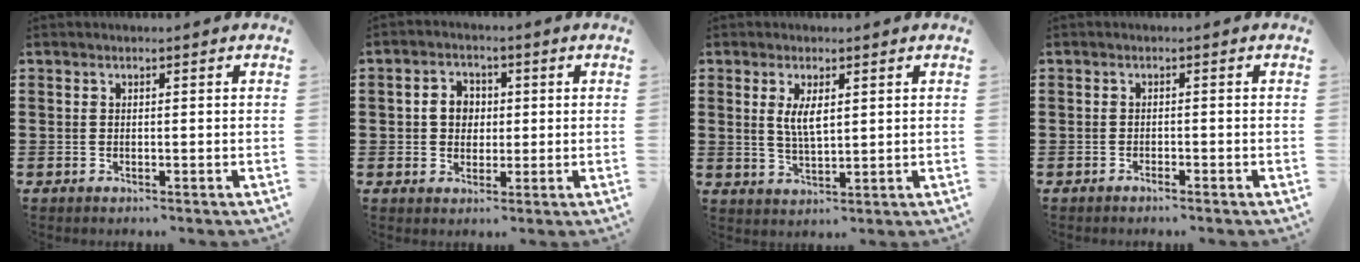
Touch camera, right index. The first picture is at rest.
{"total": 4.1, "force": [0.2, 3.5, 2.1], "torque": [-0.053, 0.013, -0.001]}
{"total": 4.0, "force": [1.0, 1.4, 3.6], "torque": [-0.075, 0.003, 0.017]}
{"total": 0.9, "force": [-0.9, 0.0, 0.3], "torque": [-0.009, -0.002, -0.017]}